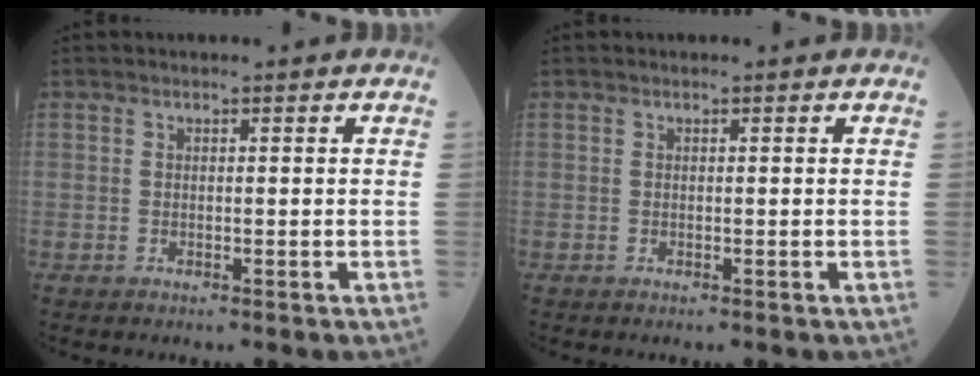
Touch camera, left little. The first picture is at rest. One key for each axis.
{"total": 0.0}